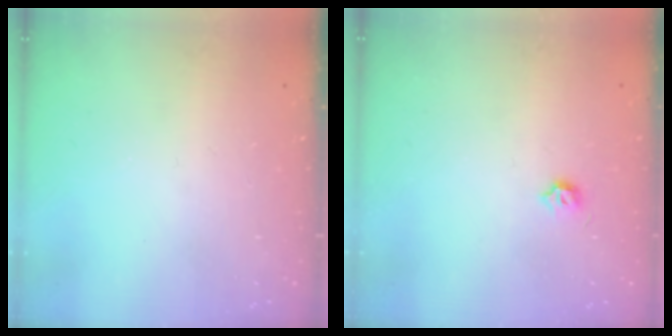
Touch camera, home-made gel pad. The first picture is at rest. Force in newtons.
{"total": 3.7, "press": 3.6, "slide": 0.6}